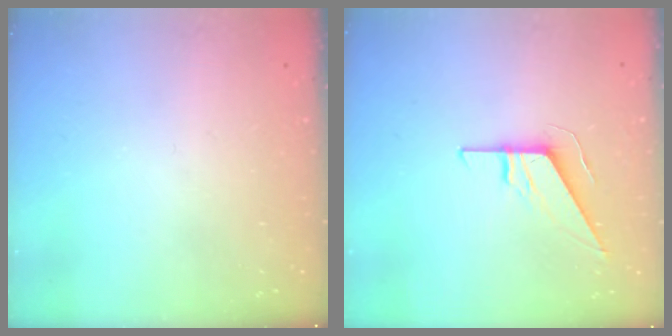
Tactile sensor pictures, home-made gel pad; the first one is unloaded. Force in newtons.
{"total": 9.2, "press": 9.1, "slide": 0.9}